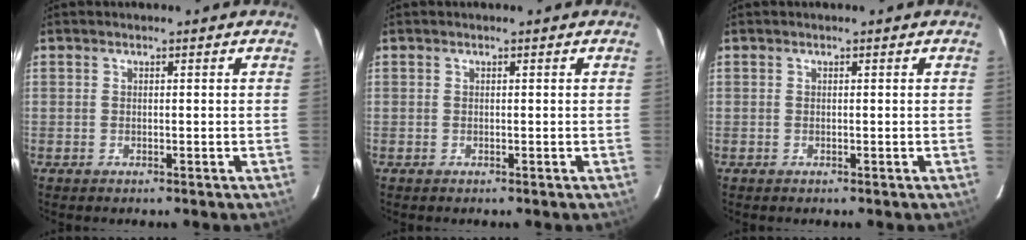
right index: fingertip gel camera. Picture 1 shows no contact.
{"total": 0.0}
{"total": 0.0}